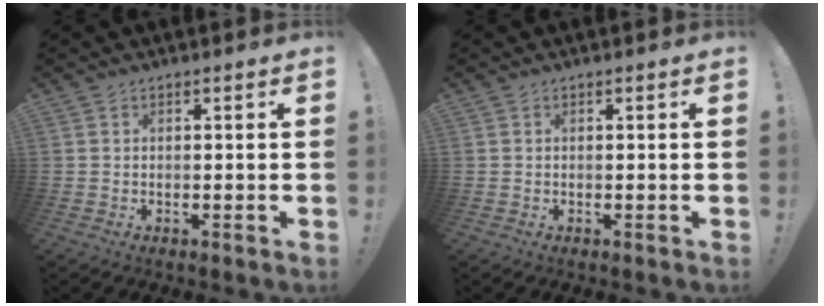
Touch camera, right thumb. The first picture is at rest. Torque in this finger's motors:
{"motor_torque": [-0.35, -0.35, -0.02, 0.21, 0.02]}